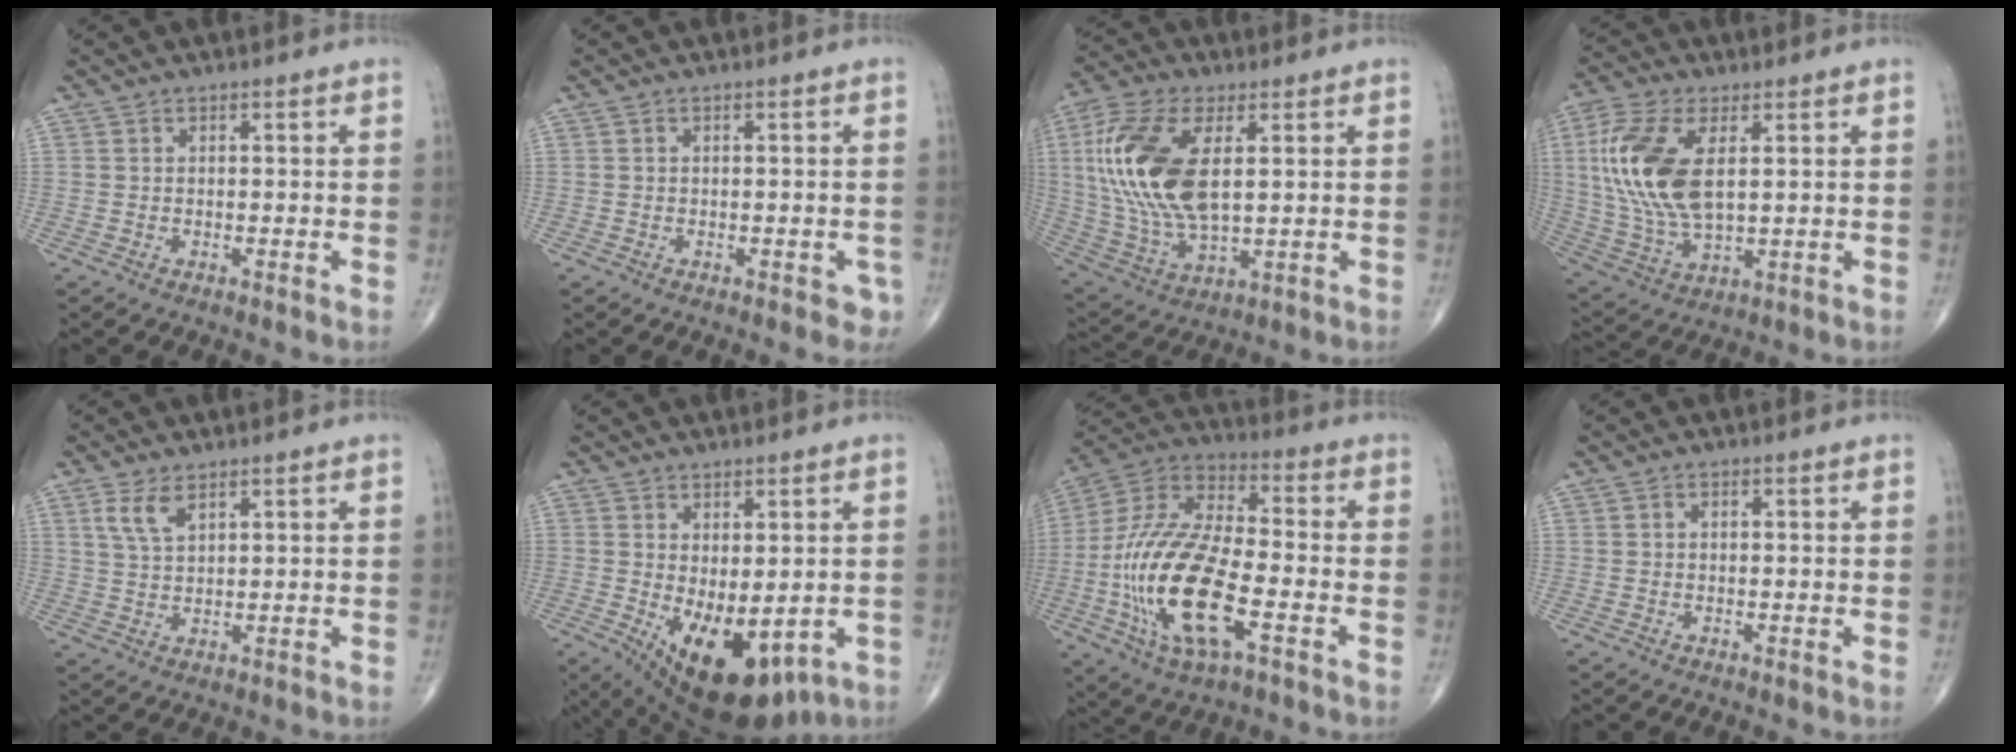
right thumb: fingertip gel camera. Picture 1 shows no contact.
{"total": 2.2, "force": [-0.9, 1.5, 1.4], "torque": [0.002, 0.002, -0.009]}
{"total": 20.0, "force": [3.8, 9.9, 17.0], "torque": [-0.365, -0.011, 0.073]}
{"total": 16.8, "force": [3.2, 8.4, 14.2], "torque": [-0.313, -0.007, 0.068]}
{"total": 4.6, "force": [2.6, 2.0, 3.3], "torque": [-0.065, -0.006, 0.057]}
{"total": 14.9, "force": [-3.8, 7.8, 12.1], "torque": [-0.175, -0.018, -0.030]}
{"total": 22.6, "force": [-6.0, 9.1, 19.7], "torque": [-0.417, 0.018, -0.105]}
{"total": 0.5, "force": [0.0, 0.4, 0.4], "torque": [-0.006, 0.002, -0.001]}